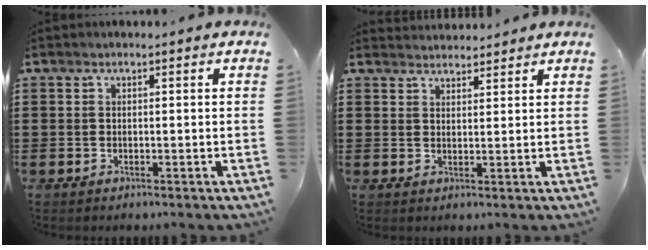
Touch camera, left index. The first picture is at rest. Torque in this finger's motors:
{"motor_torque": [-0.12, 0.40, -0.02, 0.00]}